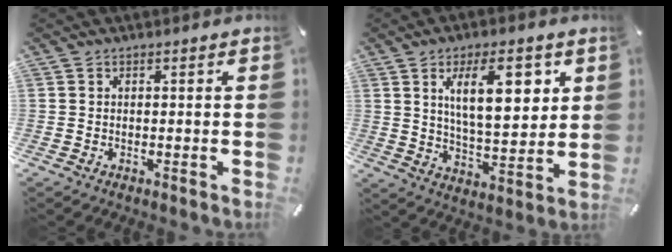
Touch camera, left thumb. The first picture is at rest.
{"total": 14.9, "force": [6.3, 6.3, 12.0], "torque": [-0.186, -0.011, 0.102]}